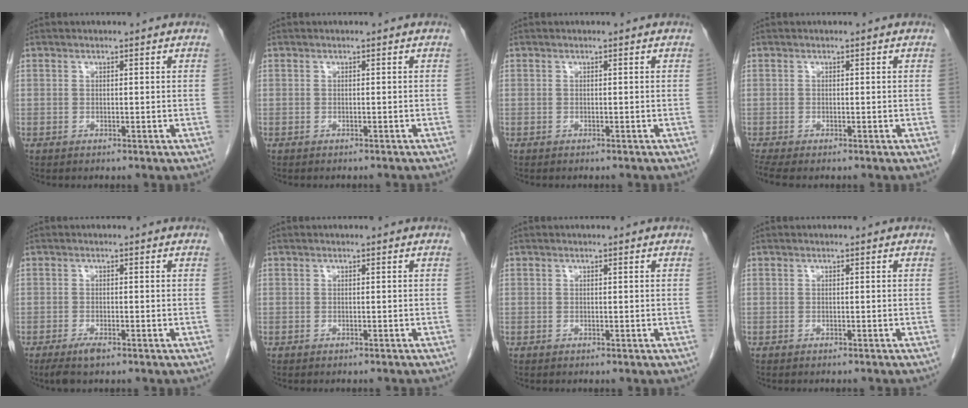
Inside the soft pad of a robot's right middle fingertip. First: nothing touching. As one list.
[{"total": 2.7, "force": [-2.5, 0.4, 0.9], "torque": [-0.015, -0.003, -0.028]}, {"total": 1.6, "force": [-1.4, 0.3, 0.6], "torque": [-0.011, -0.002, -0.016]}, {"total": 2.3, "force": [-1.9, 0.3, 1.2], "torque": [-0.026, -0.008, -0.035]}, {"total": 2.6, "force": [-1.8, 0.5, 1.8], "torque": [-0.040, -0.005, -0.032]}, {"total": 2.6, "force": [-2.4, 0.4, 0.9], "torque": [-0.015, -0.003, -0.028]}, {"total": 0.0}, {"total": 2.4, "force": [-2.2, 0.4, 0.9], "torque": [-0.015, -0.003, -0.025]}]